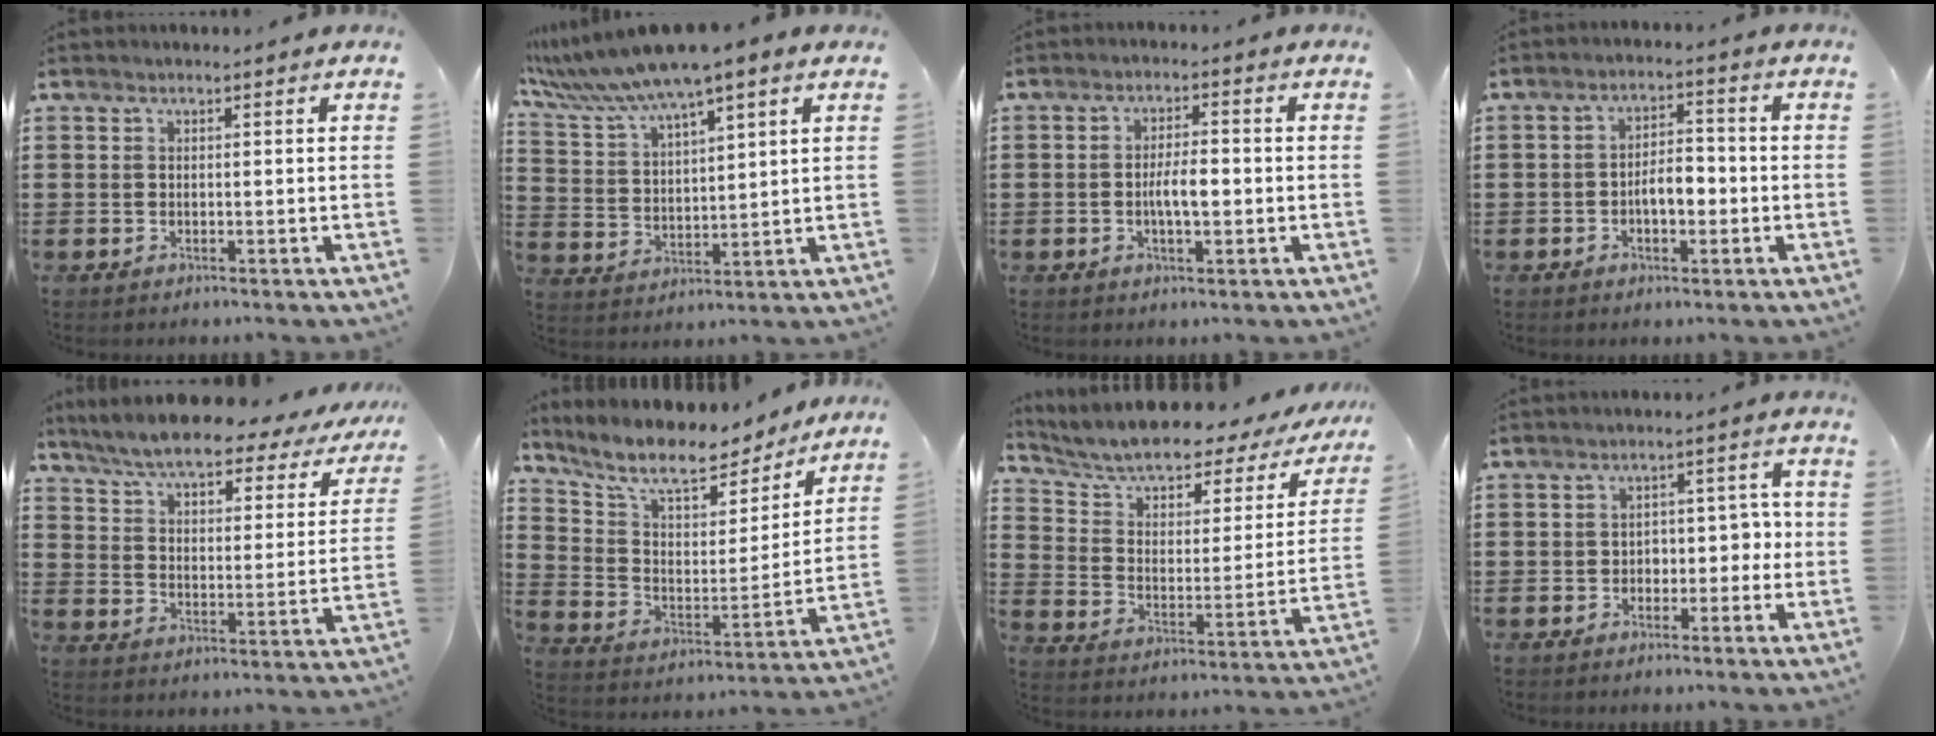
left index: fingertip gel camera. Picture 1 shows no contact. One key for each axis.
{"total": 8.0, "fx": 6.6, "fy": 0.2, "fz": 4.6, "tx": -0.112, "ty": -0.033, "tz": 0.113}
{"total": 4.4, "fx": -0.6, "fy": 1.4, "fz": 4.1, "tx": -0.080, "ty": 0.003, "tz": -0.014}
{"total": 4.6, "fx": -1.2, "fy": 2.2, "fz": 3.8, "tx": -0.062, "ty": 0.006, "tz": -0.025}
{"total": 7.8, "fx": 6.9, "fy": 0.6, "fz": 3.4, "tx": -0.096, "ty": -0.040, "tz": 0.117}
{"total": 10.2, "fx": 8.7, "fy": 2.5, "fz": 4.7, "tx": -0.123, "ty": -0.053, "tz": 0.149}
{"total": 6.3, "fx": 5.2, "fy": 1.5, "fz": 3.1, "tx": -0.086, "ty": -0.044, "tz": 0.084}
{"total": 3.4, "fx": -1.0, "fy": 2.8, "fz": 1.8, "tx": -0.036, "ty": 0.007, "tz": -0.027}